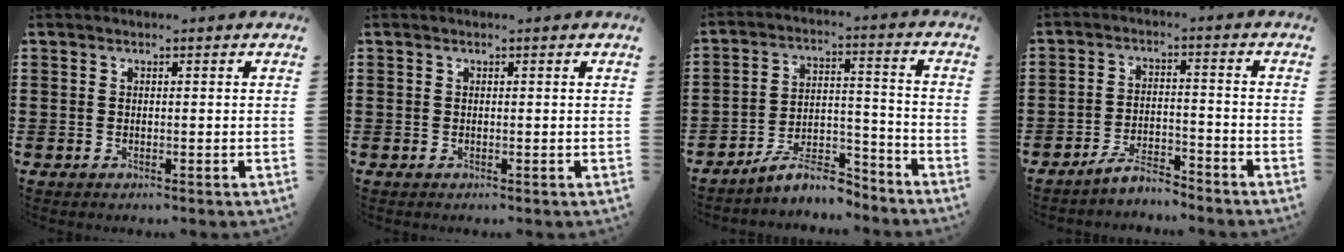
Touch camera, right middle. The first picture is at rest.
{"total": 0.0}
{"total": 8.1, "force": [-7.4, 1.9, 2.7], "torque": [-0.039, 0.021, -0.139]}
{"total": 4.9, "force": [-4.7, 0.7, 1.2], "torque": [-0.026, 0.006, -0.095]}